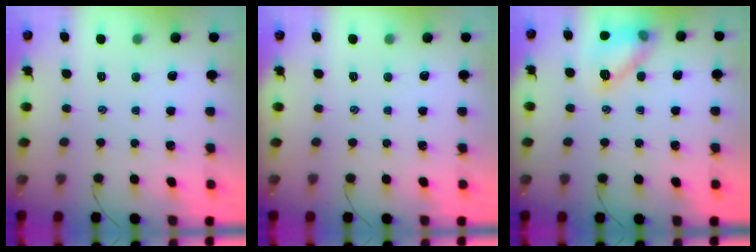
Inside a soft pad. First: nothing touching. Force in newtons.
{"total": 0.0}
{"total": 12.3, "press": 12.3, "slide": 0.3}